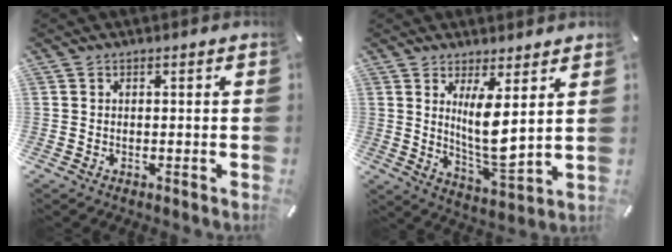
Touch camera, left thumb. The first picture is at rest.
{"total": 10.0, "force": [3.6, 3.0, 8.8], "torque": [-0.173, -0.038, 0.058]}